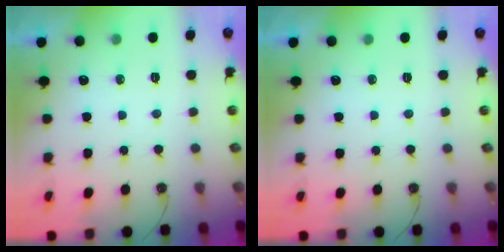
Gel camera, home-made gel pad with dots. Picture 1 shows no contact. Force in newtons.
{"total": 0.0}